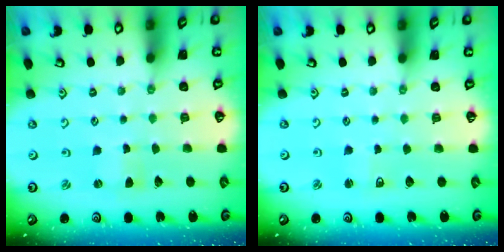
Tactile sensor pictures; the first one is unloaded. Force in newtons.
{"total": 2.4, "press": 2.4, "slide": 0.3}